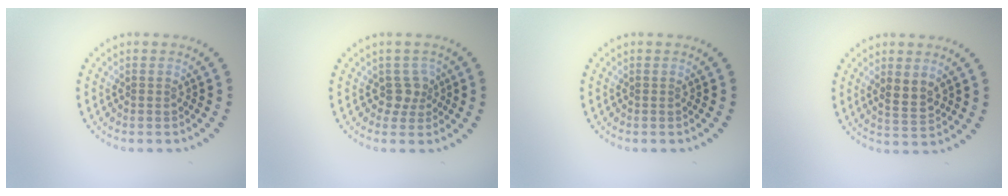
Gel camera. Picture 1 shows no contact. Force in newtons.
{"total": 1.9, "press": 1.5, "slide": 1.1}
{"total": 0.0}
{"total": 2.4, "press": 2.3, "slide": 0.6}